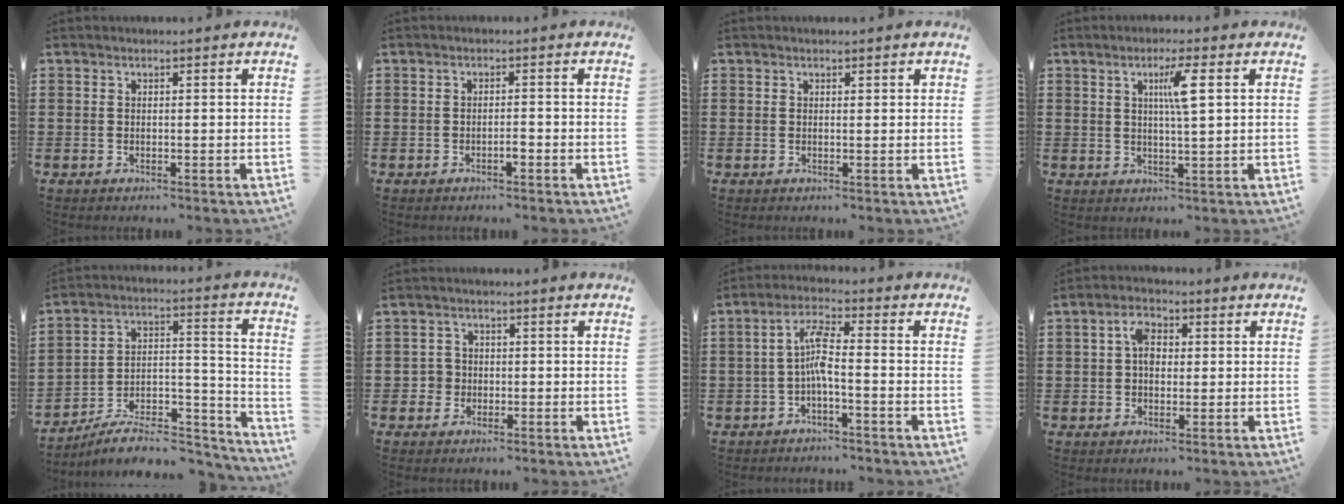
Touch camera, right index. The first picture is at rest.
{"total": 1.5, "force": [-0.9, 0.2, 1.2], "torque": [-0.024, -0.003, -0.015]}
{"total": 1.0, "force": [0.9, 0.5, 0.1], "torque": [0.004, -0.001, 0.016]}
{"total": 4.8, "force": [1.5, 0.2, 4.5], "torque": [-0.083, -0.001, 0.019]}
{"total": 8.8, "force": [-7.4, 2.8, 3.7], "torque": [-0.051, 0.023, -0.138]}
{"total": 2.4, "force": [-0.7, 2.3, 0.5], "torque": [-0.019, 0.005, -0.017]}
{"total": 5.1, "force": [-1.3, 1.1, 4.8], "torque": [-0.096, 0.009, -0.028]}
{"total": 4.2, "force": [0.5, 2.6, 3.2], "torque": [-0.068, 0.014, 0.006]}